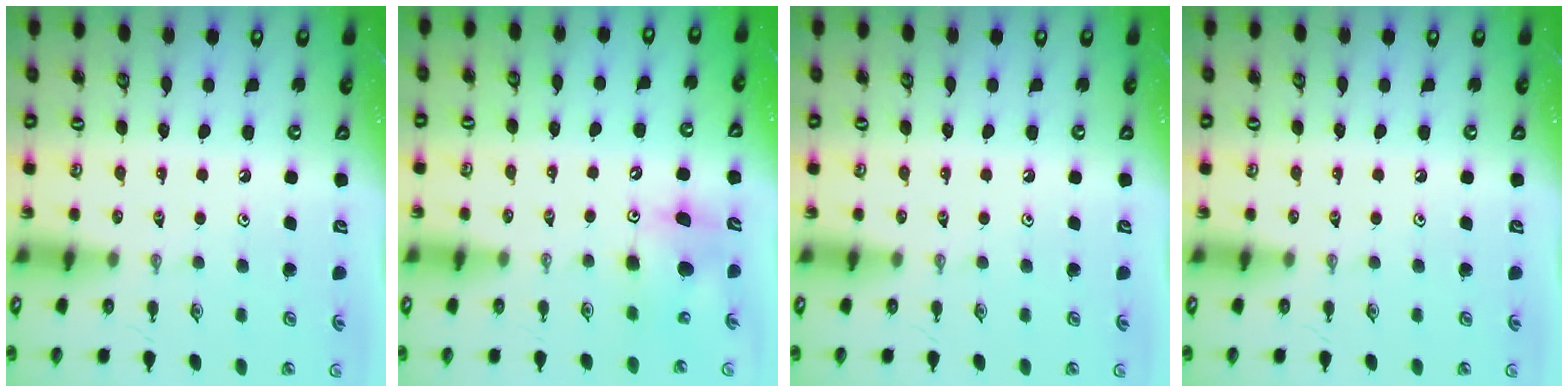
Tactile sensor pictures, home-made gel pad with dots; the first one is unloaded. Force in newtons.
{"total": 9.1, "press": 9.1, "slide": 0.3}
{"total": 0.0}
{"total": 0.0}